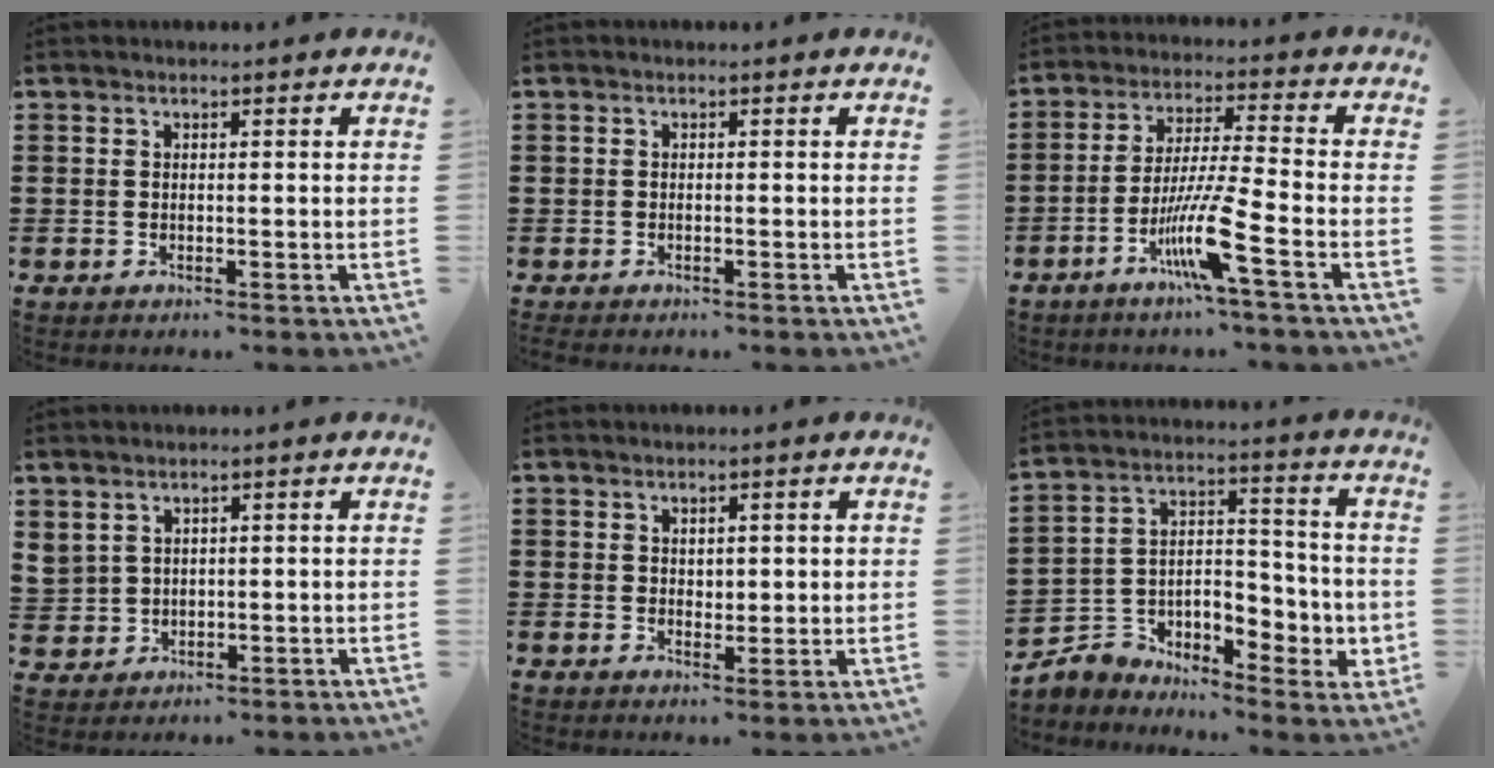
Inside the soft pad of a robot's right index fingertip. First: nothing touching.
{"total": 0.5, "force": [-0.5, 0.2, 0.0], "torque": [-0.002, -0.001, -0.010]}
{"total": 9.9, "force": [-5.0, 0.0, 8.5], "torque": [-0.173, -0.012, -0.097]}
{"total": 2.2, "force": [1.6, 1.4, 0.1], "torque": [-0.012, 0.005, 0.032]}
{"total": 1.9, "force": [1.2, 1.4, 0.6], "torque": [-0.009, 0.006, 0.020]}
{"total": 4.8, "force": [-2.4, 3.9, 1.5], "torque": [-0.038, -0.002, -0.045]}